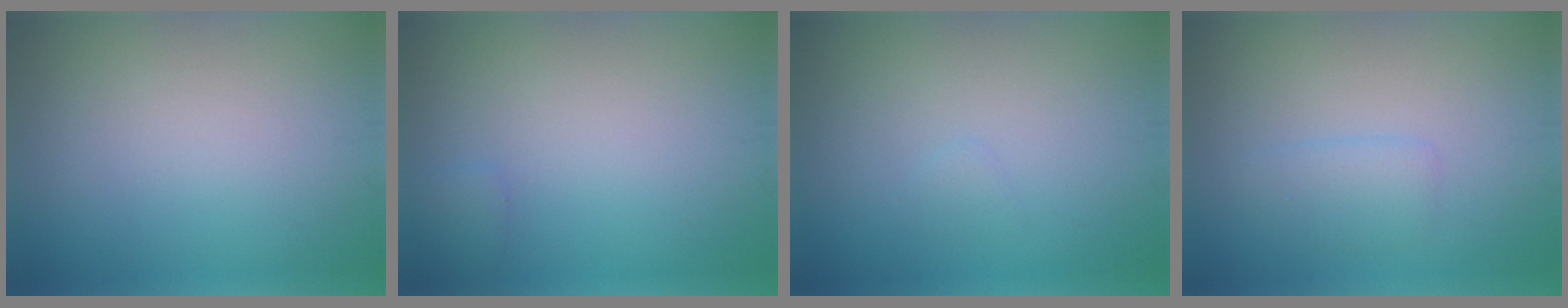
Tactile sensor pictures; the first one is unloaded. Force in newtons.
{"total": 0.7, "press": 0.7, "slide": 0.0}
{"total": 0.5, "press": 0.5, "slide": 0.1}
{"total": 1.7, "press": 1.7, "slide": 0.2}